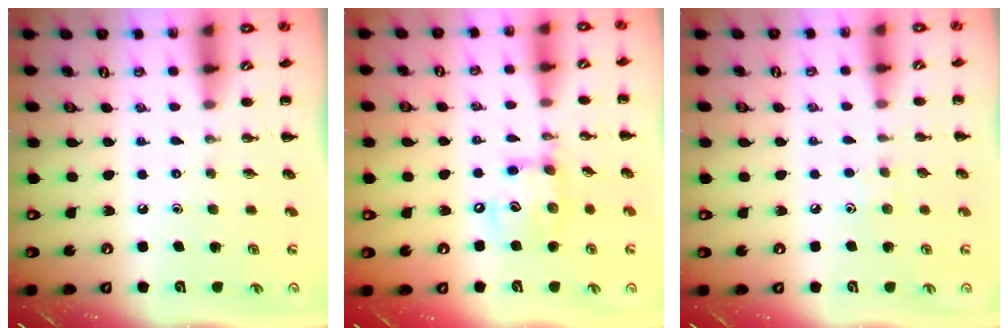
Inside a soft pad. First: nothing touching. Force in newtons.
{"total": 11.1, "press": 11.0, "slide": 1.3}
{"total": 4.2, "press": 4.0, "slide": 1.2}